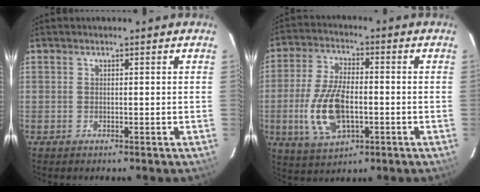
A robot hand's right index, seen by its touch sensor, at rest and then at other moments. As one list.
[{"total": 12.8, "force": [-2.9, 6.3, 10.8], "torque": [-0.228, -0.003, -0.047]}]